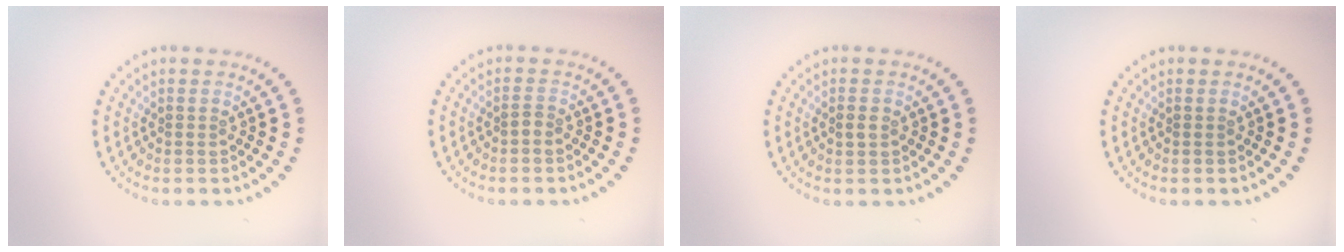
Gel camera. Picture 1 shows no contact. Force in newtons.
{"total": 0.8, "press": 0.6, "slide": 0.6}
{"total": 1.0, "press": 1.0, "slide": 0.1}
{"total": 0.0}